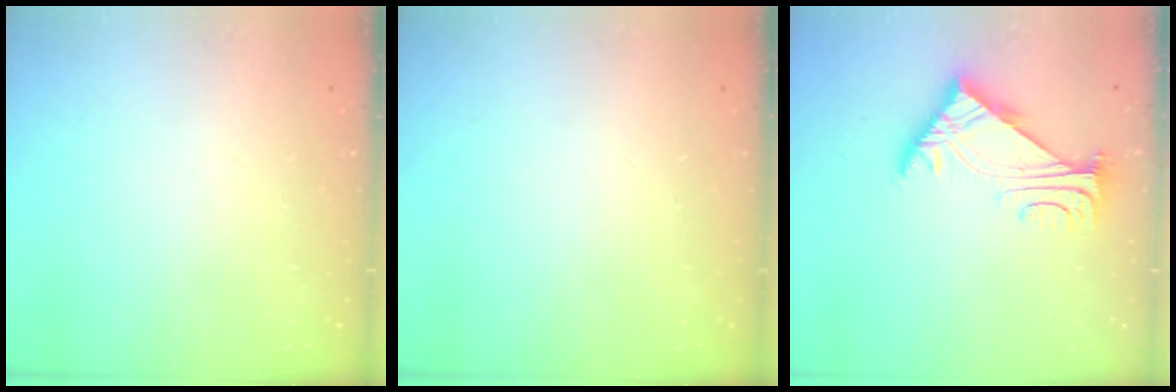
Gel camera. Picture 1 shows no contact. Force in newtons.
{"total": 0.0}
{"total": 5.9, "press": 5.8, "slide": 1.1}